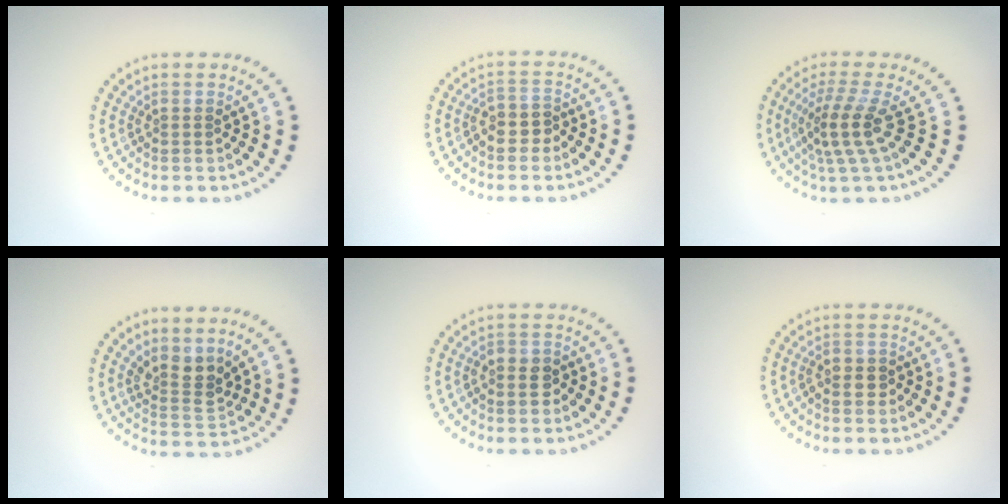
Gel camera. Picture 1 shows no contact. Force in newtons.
{"total": 2.3, "press": 2.1, "slide": 0.8}
{"total": 3.6, "press": 2.7, "slide": 2.5}
{"total": 2.8, "press": 2.2, "slide": 1.7}
{"total": 1.3, "press": 1.3, "slide": 0.4}
{"total": 1.3, "press": 1.2, "slide": 0.5}